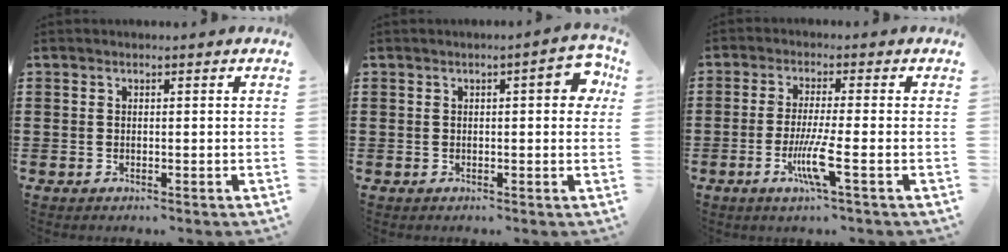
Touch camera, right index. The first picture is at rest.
{"total": 4.3, "force": [0.8, 1.1, 4.1], "torque": [-0.054, -0.001, 0.005]}
{"total": 6.2, "force": [-2.1, 0.0, 5.9], "torque": [-0.118, -0.021, -0.042]}